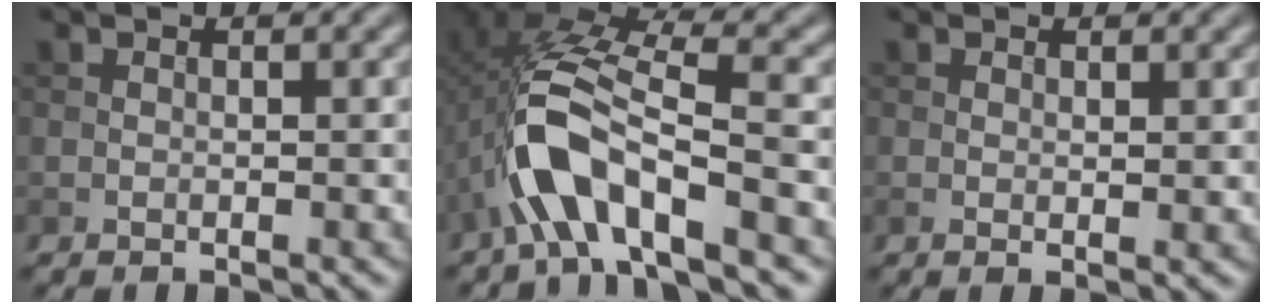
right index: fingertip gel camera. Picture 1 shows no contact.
{"total": 9.1, "force": [-3.5, 3.7, 7.5], "torque": [-0.159, 0.010, -0.071]}
{"total": 1.1, "force": [0.3, 0.1, 1.0], "torque": [-0.015, -0.003, 0.005]}